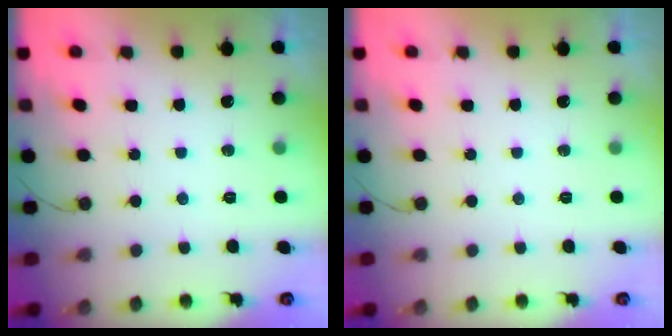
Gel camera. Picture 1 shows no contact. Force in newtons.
{"total": 0.0}